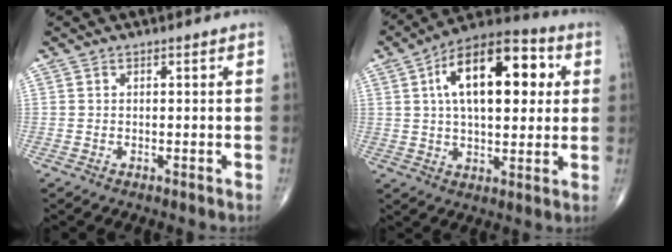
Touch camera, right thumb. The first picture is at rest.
{"total": 19.8, "force": [4.8, 9.8, 16.5], "torque": [-0.230, 0.017, 0.065]}